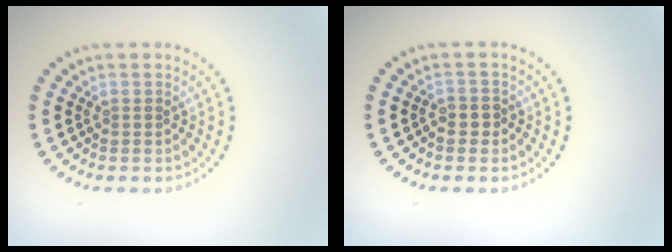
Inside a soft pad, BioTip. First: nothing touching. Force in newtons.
{"total": 1.0, "press": 0.9, "slide": 0.5}